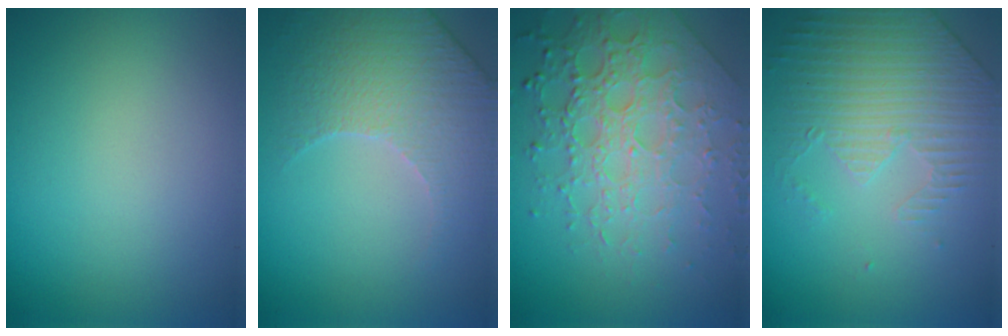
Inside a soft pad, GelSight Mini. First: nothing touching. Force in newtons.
{"total": 4.3, "press": 4.2, "slide": 1.0}
{"total": 7.7, "press": 5.4, "slide": 5.5}
{"total": 4.4, "press": 3.6, "slide": 2.6}